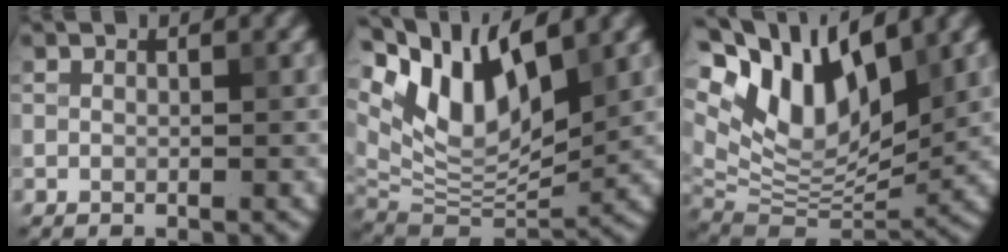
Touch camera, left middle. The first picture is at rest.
{"total": 9.9, "force": [5.1, 4.5, 7.3], "torque": [-0.138, 0.000, 0.098]}
{"total": 12.2, "force": [6.2, 5.8, 8.8], "torque": [-0.167, 0.018, 0.107]}